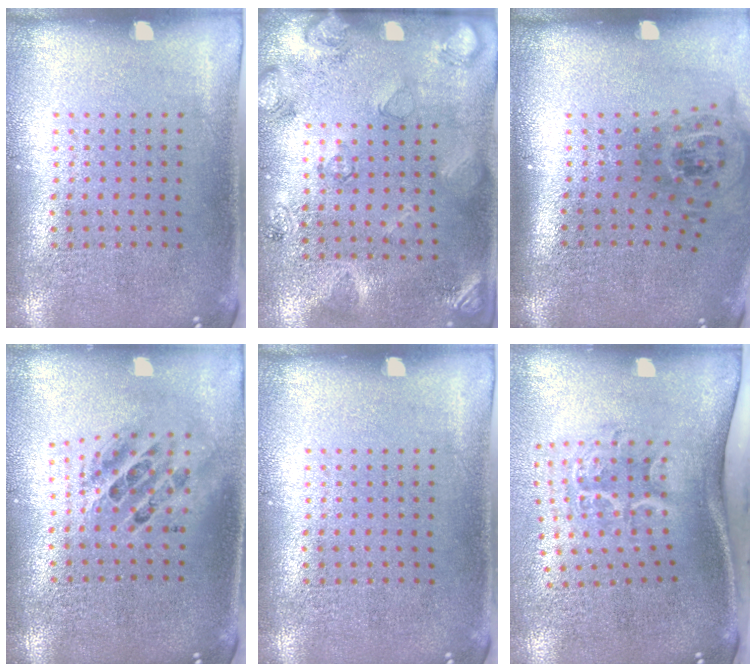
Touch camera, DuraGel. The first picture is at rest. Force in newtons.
{"total": 2.6, "press": 1.8, "slide": 1.9}
{"total": 1.7, "press": 1.2, "slide": 1.2}
{"total": 1.8, "press": 1.4, "slide": 1.1}
{"total": 0.0}
{"total": 2.2, "press": 1.3, "slide": 1.8}